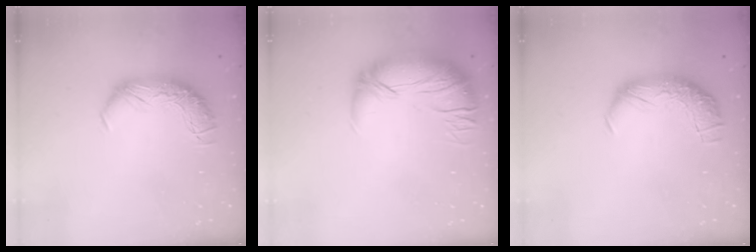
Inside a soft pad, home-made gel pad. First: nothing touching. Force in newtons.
{"total": 2.8, "press": 0.1, "slide": 2.8}
{"total": 2.3, "press": 0.9, "slide": 2.1}